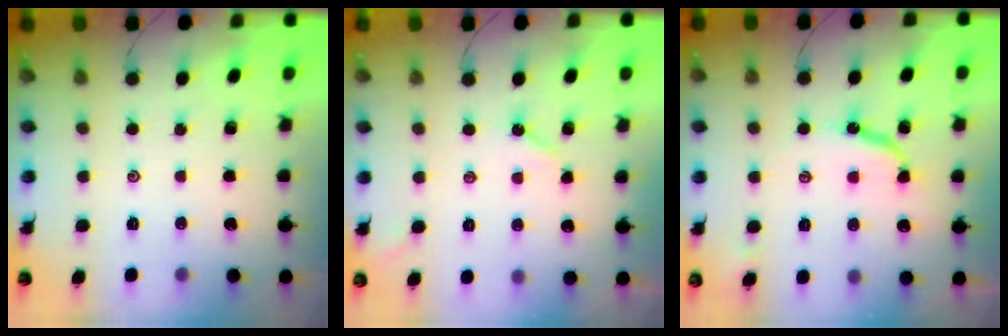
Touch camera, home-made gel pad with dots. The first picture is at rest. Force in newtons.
{"total": 3.5, "press": 3.5, "slide": 0.5}
{"total": 8.7, "press": 8.6, "slide": 0.9}